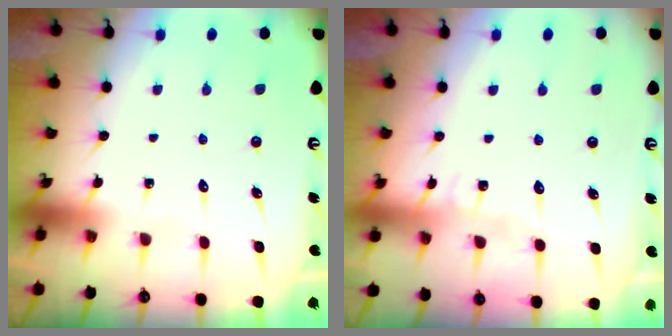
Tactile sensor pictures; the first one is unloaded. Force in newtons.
{"total": 4.0, "press": 4.0, "slide": 0.4}